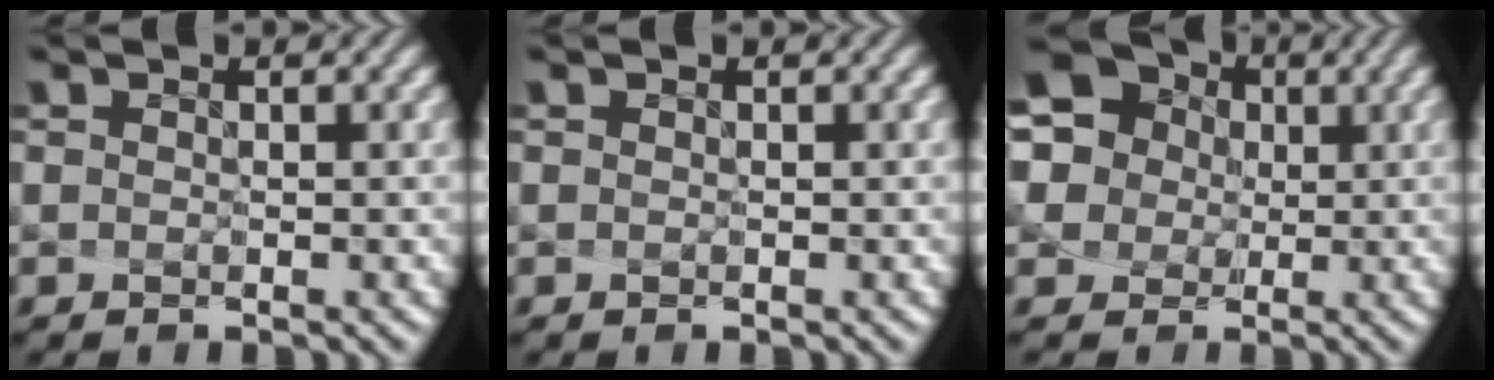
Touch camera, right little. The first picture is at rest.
{"total": 0.0}
{"total": 12.0, "force": [3.9, 10.4, 4.4], "torque": [-0.132, 0.021, 0.075]}